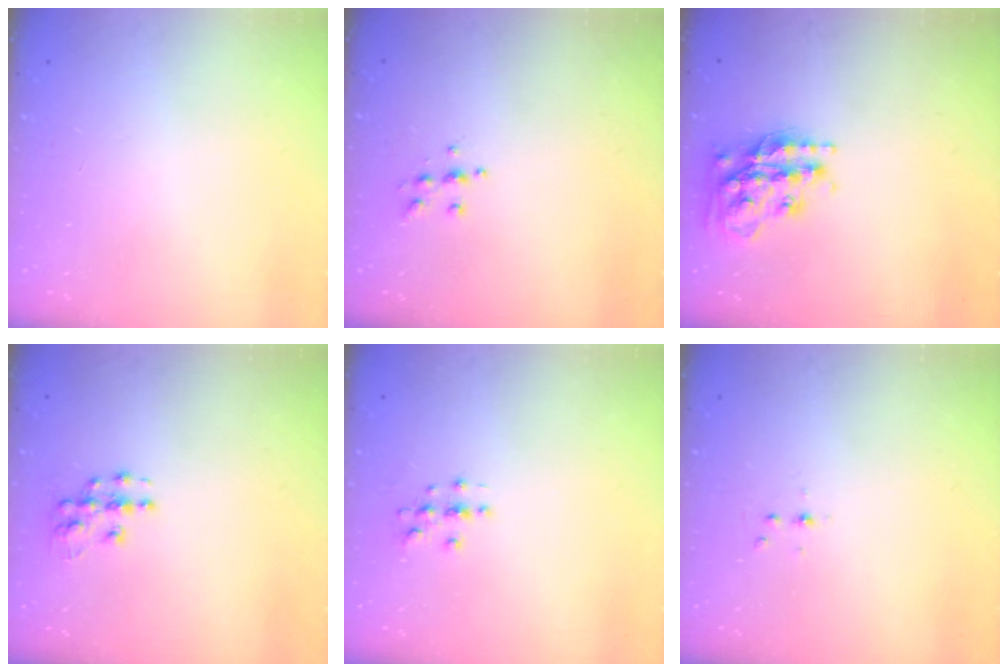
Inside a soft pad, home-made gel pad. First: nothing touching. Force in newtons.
{"total": 5.7, "press": 5.7, "slide": 0.9}
{"total": 18.7, "press": 18.6, "slide": 1.5}
{"total": 8.2, "press": 8.2, "slide": 0.4}
{"total": 3.0, "press": 3.0, "slide": 0.3}
{"total": 3.0, "press": 2.6, "slide": 1.5}